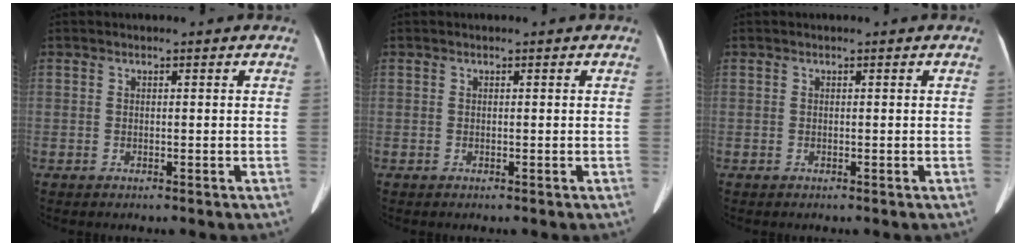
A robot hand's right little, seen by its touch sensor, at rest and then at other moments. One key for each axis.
{"total": 0.0}
{"total": 0.0}